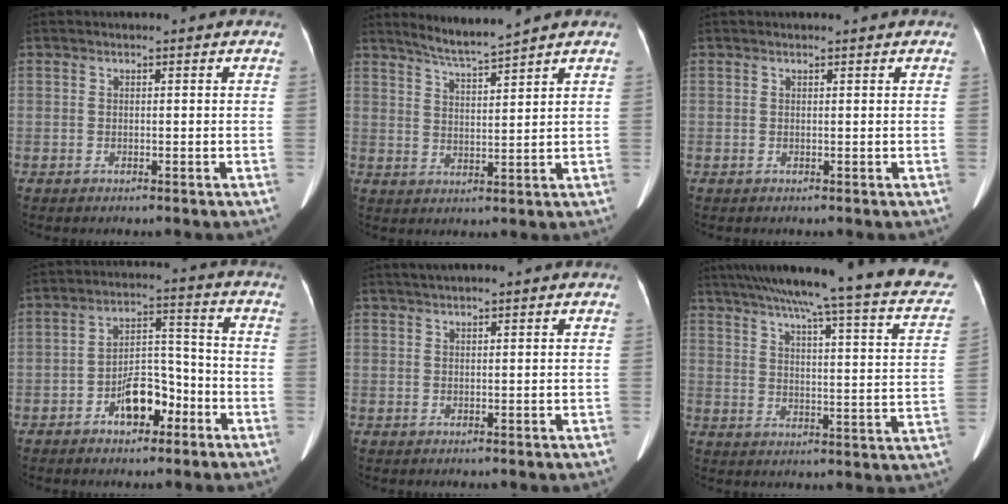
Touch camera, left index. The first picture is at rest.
{"total": 5.0, "force": [4.6, -1.3, 1.4], "torque": [-0.034, -0.010, 0.089]}
{"total": 1.0, "force": [0.9, 0.1, 0.4], "torque": [-0.006, 0.011, 0.015]}
{"total": 7.7, "force": [-4.0, 3.8, 5.3], "torque": [-0.095, 0.025, -0.066]}
{"total": 2.6, "force": [2.1, 0.1, 1.5], "torque": [-0.024, 0.023, 0.038]}
{"total": 28.6, "force": [23.7, 2.5, 15.9], "torque": [-0.221, -0.024, 0.289]}